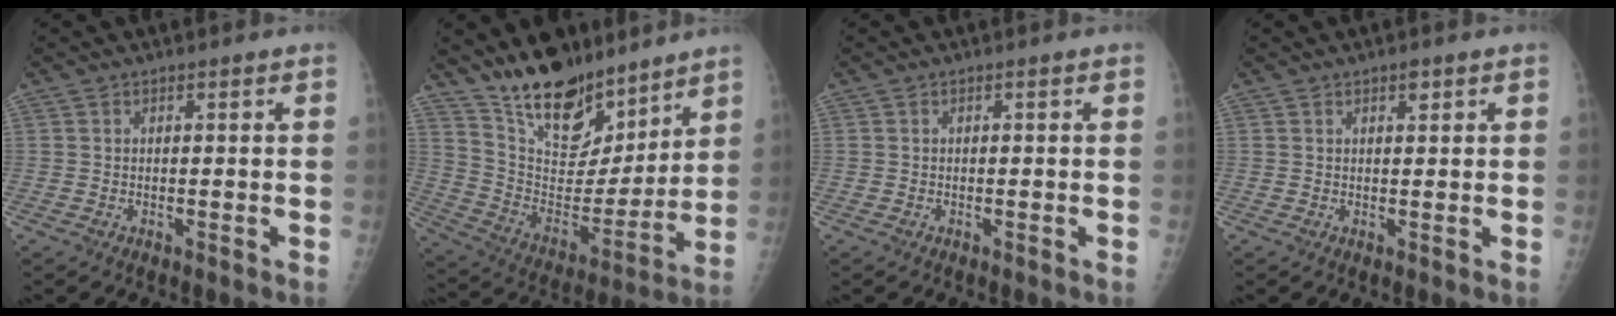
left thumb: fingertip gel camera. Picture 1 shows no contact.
{"total": 19.5, "force": [15.3, 8.3, 8.7], "torque": [-0.098, -0.100, 0.267]}
{"total": 0.0}
{"total": 1.6, "force": [1.0, 0.7, 1.0], "torque": [-0.007, -0.004, 0.013]}